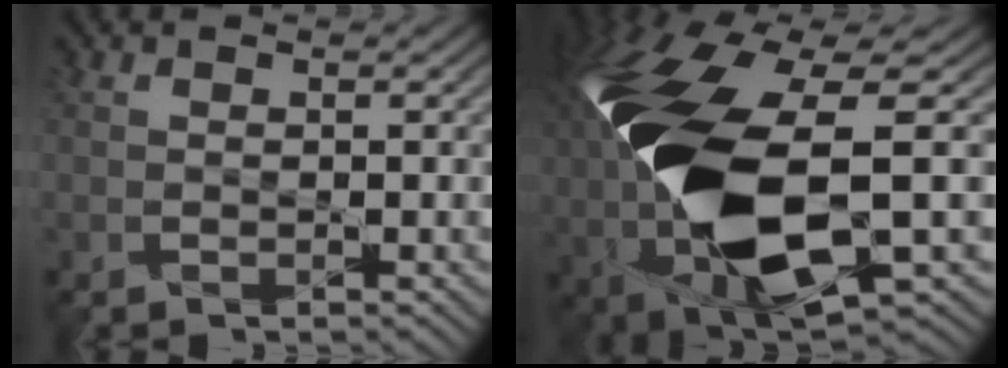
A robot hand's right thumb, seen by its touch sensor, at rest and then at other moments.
{"total": 16.3, "force": [-0.5, 7.4, 14.5], "torque": [-0.338, -0.007, 0.000]}